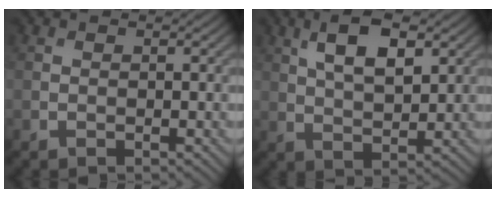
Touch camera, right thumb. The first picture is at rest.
{"total": 7.4, "force": [3.2, 3.1, 5.9], "torque": [-0.116, 0.005, 0.058]}